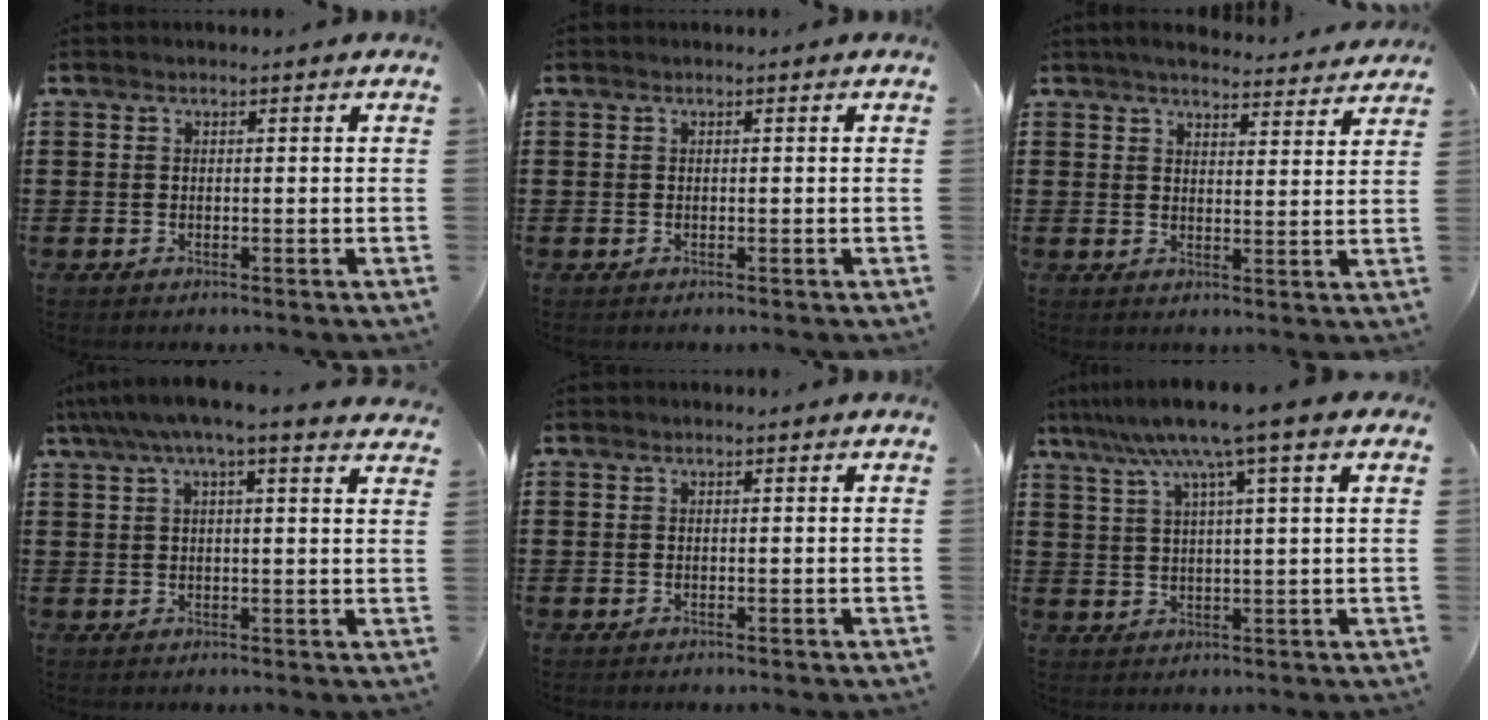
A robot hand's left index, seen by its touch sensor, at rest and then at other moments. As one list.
[{"total": 0.0}, {"total": 3.9, "force": [3.9, 0.3, 0.8], "torque": [-0.027, -0.020, 0.068]}, {"total": 4.6, "force": [3.5, 0.4, 2.9], "torque": [-0.069, -0.006, 0.060]}, {"total": 0.0}, {"total": 8.2, "force": [4.9, 0.1, 6.6], "torque": [-0.143, -0.013, 0.082]}]